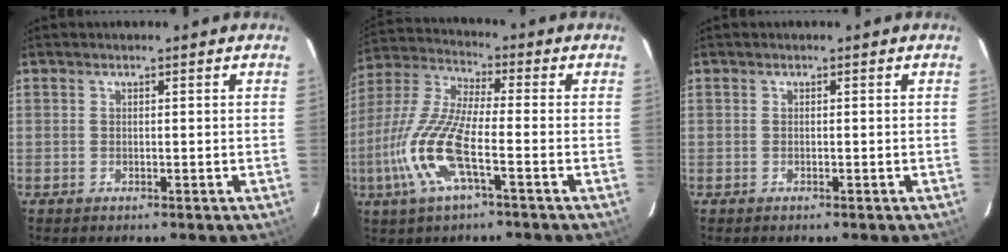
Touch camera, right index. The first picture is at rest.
{"total": 13.8, "force": [-4.9, 2.8, 12.6], "torque": [-0.280, -0.006, -0.101]}
{"total": 0.0}